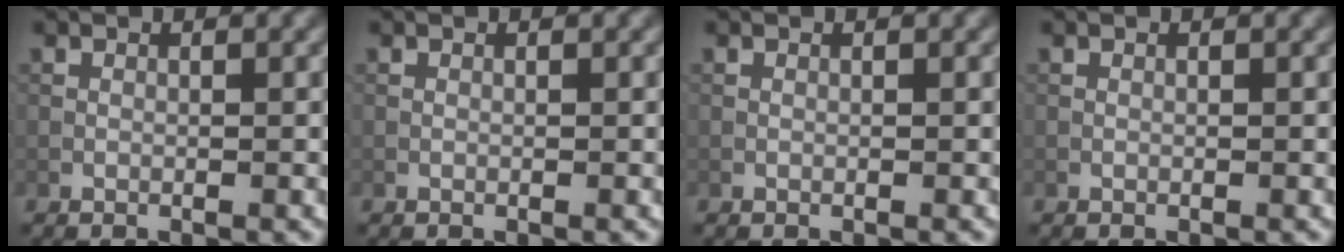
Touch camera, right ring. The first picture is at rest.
{"total": 0.0}
{"total": 0.0}
{"total": 0.0}